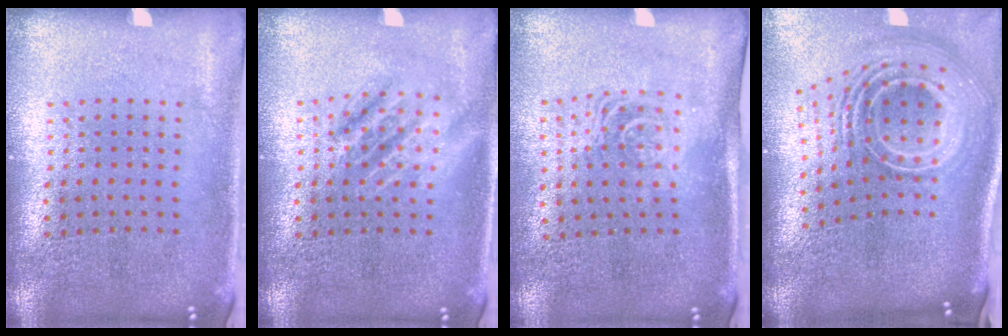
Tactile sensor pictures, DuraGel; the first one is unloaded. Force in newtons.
{"total": 1.2, "press": 1.2, "slide": 0.2}
{"total": 1.6, "press": 1.3, "slide": 1.0}
{"total": 3.3, "press": 2.1, "slide": 2.5}